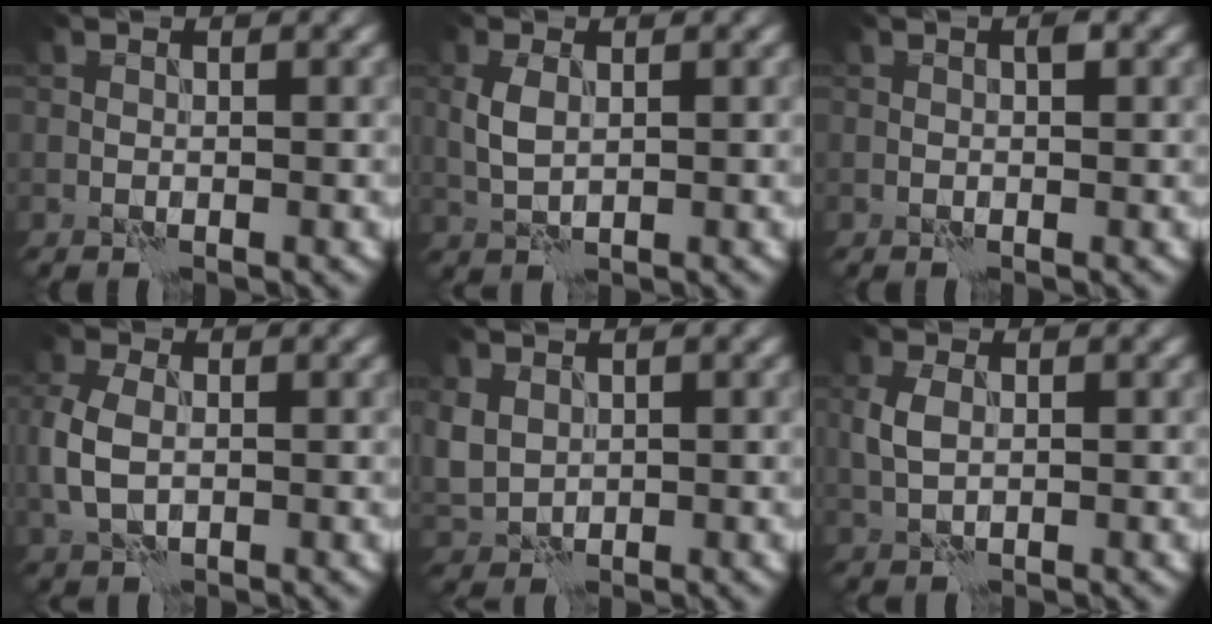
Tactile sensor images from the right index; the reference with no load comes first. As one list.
[{"total": 2.3, "force": [0.4, 1.3, 1.8], "torque": [-0.046, 0.003, 0.010]}, {"total": 0.7, "force": [0.2, 0.2, 0.7], "torque": [-0.009, 0.001, 0.002]}, {"total": 4.0, "force": [-0.3, 2.8, 2.9], "torque": [-0.078, 0.001, -0.009]}, {"total": 2.8, "force": [0.8, 2.4, 1.4], "torque": [-0.042, 0.000, 0.017]}, {"total": 2.3, "force": [0.2, 1.5, 1.7], "torque": [-0.045, 0.005, 0.004]}]